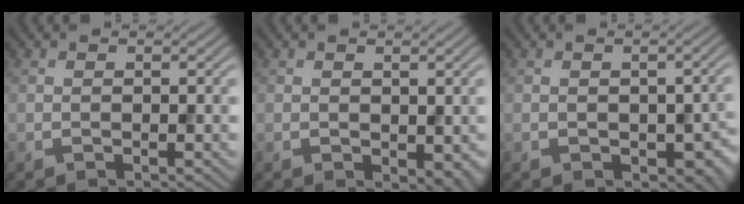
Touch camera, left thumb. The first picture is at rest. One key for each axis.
{"total": 2.2, "fx": -0.1, "fy": 1.4, "fz": 1.7, "tx": -0.025, "ty": -0.006, "tz": 0.005}
{"total": 4.6, "fx": -1.3, "fy": 3.0, "fz": 3.2, "tx": -0.044, "ty": -0.018, "tz": -0.014}